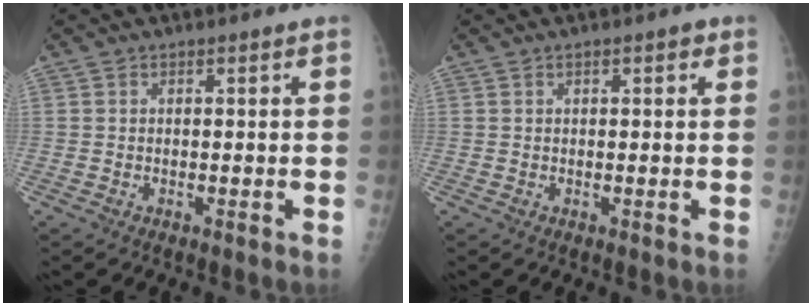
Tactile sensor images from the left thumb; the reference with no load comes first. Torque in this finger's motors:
{"motor_torque": [-0.30, -0.11, -0.49, -0.11, -0.01]}